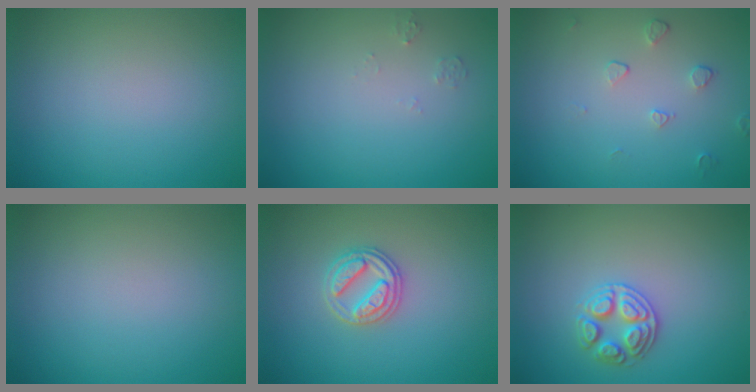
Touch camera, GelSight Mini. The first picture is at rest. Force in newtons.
{"total": 0.7, "press": 0.7, "slide": 0.1}
{"total": 1.1, "press": 0.7, "slide": 0.9}
{"total": 0.0}
{"total": 2.7, "press": 2.7, "slide": 0.5}
{"total": 2.7, "press": 2.7, "slide": 0.5}